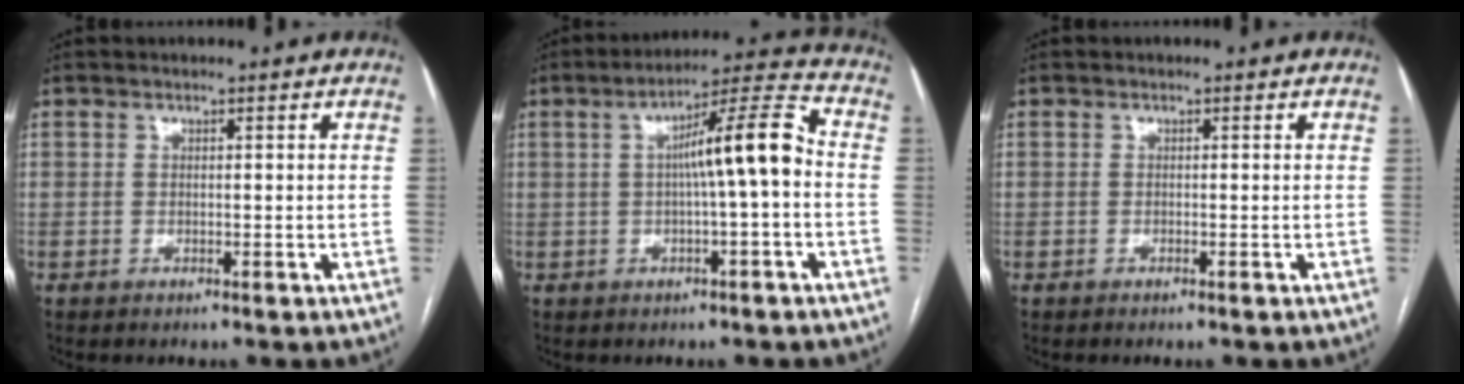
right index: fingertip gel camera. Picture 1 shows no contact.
{"total": 10.0, "force": [0.0, 0.5, 10.0], "torque": [-0.156, 0.027, 0.000]}
{"total": 0.0}